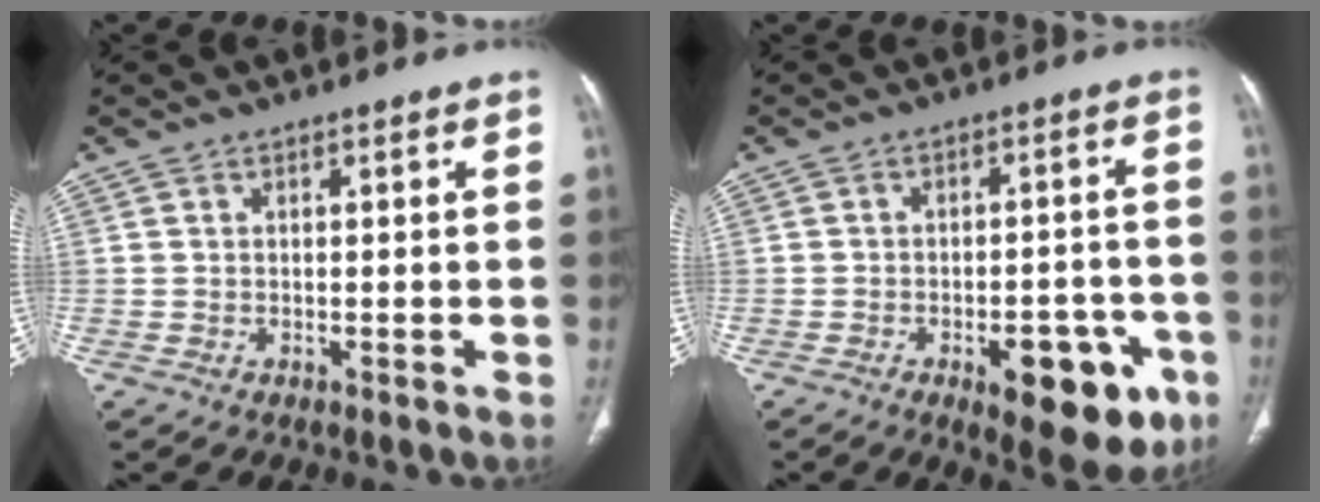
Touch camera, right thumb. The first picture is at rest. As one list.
[{"total": 14.4, "force": [-6.5, 6.5, 11.0], "torque": [-0.107, 0.026, -0.075]}]